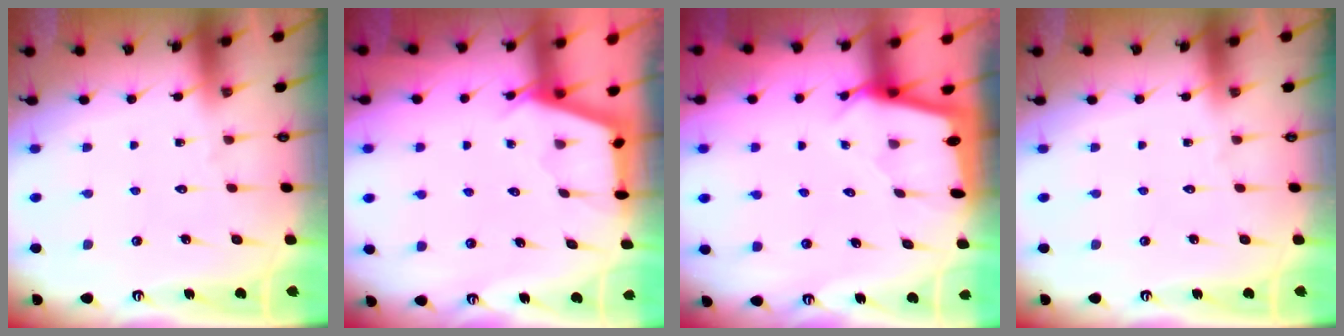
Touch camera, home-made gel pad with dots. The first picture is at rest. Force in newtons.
{"total": 2.8, "press": 2.8, "slide": 0.3}
{"total": 2.1, "press": 2.1, "slide": 0.2}
{"total": 0.0}